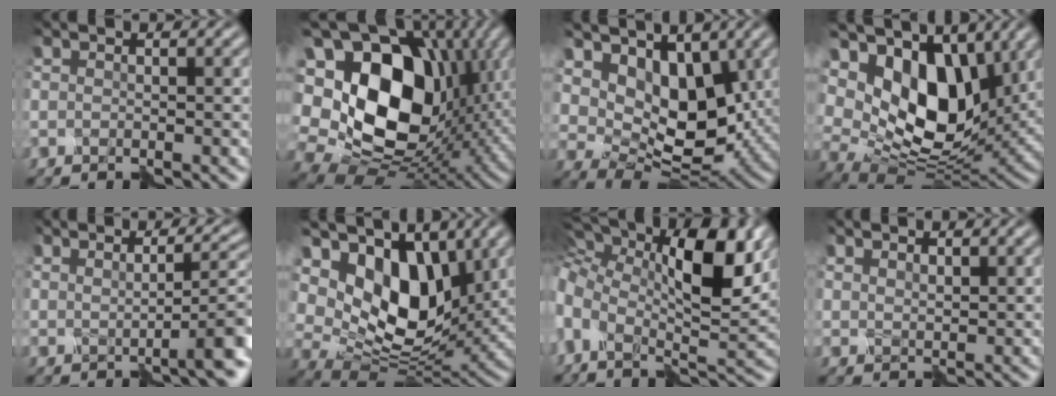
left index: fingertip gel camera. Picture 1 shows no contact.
{"total": 17.6, "force": [3.2, 13.0, 11.4], "torque": [-0.232, 0.012, 0.063]}
{"total": 6.9, "force": [2.5, 4.7, 4.4], "torque": [-0.072, -0.017, 0.045]}
{"total": 12.7, "force": [5.3, 7.7, 8.6], "torque": [-0.155, 0.003, 0.096]}
{"total": 4.1, "force": [-0.1, 1.0, 4.0], "torque": [-0.046, 0.009, 0.006]}
{"total": 11.7, "force": [5.1, 7.2, 7.7], "torque": [-0.136, 0.002, 0.090]}
{"total": 12.2, "force": [3.1, 5.4, 10.5], "torque": [-0.204, 0.008, 0.052]}
{"total": 1.5, "force": [1.4, 0.6, 0.0], "torque": [0.003, 0.000, 0.038]}